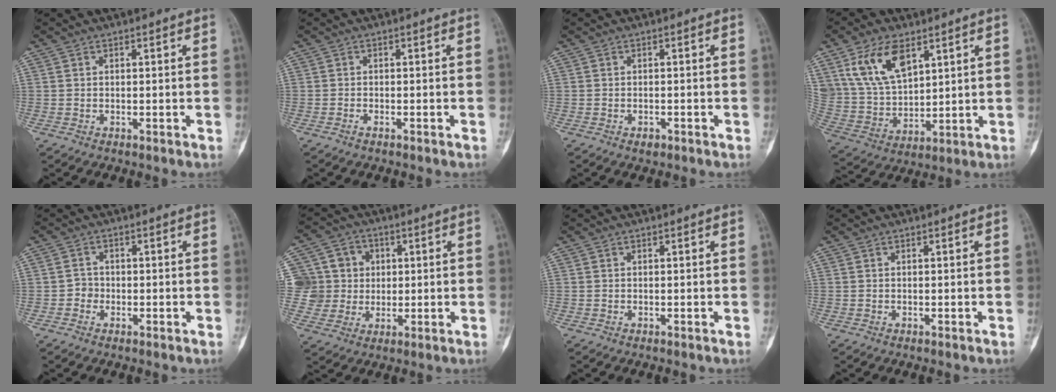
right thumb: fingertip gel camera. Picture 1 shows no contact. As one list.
[{"total": 0.7, "force": [-0.6, 0.1, 0.3], "torque": [-0.010, 0.004, -0.010]}, {"total": 1.2, "force": [-0.8, 0.6, 0.7], "torque": [-0.009, 0.005, -0.009]}, {"total": 13.8, "force": [7.3, 7.6, 9.0], "torque": [-0.156, -0.025, 0.156]}, {"total": 1.9, "force": [-0.7, 1.7, 0.4], "torque": [0.004, 0.009, -0.018]}, {"total": 10.9, "force": [1.9, 10.4, 2.7], "torque": [-0.017, 0.016, 0.037]}, {"total": 0.0}, {"total": 0.0}]